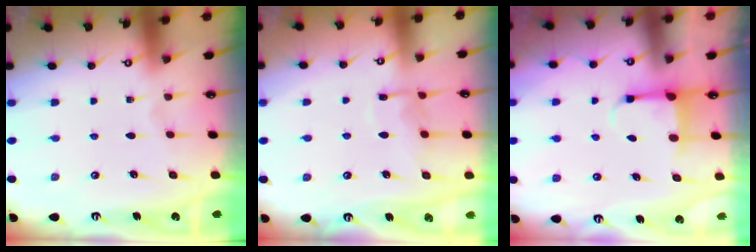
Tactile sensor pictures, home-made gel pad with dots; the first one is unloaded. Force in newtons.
{"total": 7.2, "press": 7.2, "slide": 0.6}
{"total": 3.8, "press": 3.7, "slide": 1.0}